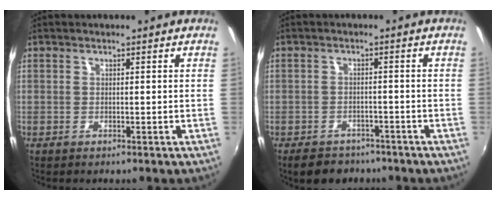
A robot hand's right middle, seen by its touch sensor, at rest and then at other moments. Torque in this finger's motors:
{"motor_torque": [0.81, -0.70, 0.43, 0.21]}